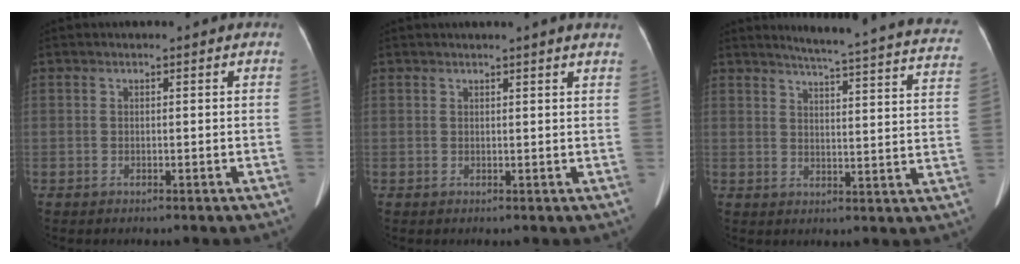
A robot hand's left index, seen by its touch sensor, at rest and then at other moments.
{"total": 3.8, "force": [3.3, -0.6, 1.7], "torque": [-0.023, 0.007, 0.029]}
{"total": 22.8, "force": [20.7, 0.8, 9.5], "torque": [-0.123, -0.065, 0.229]}